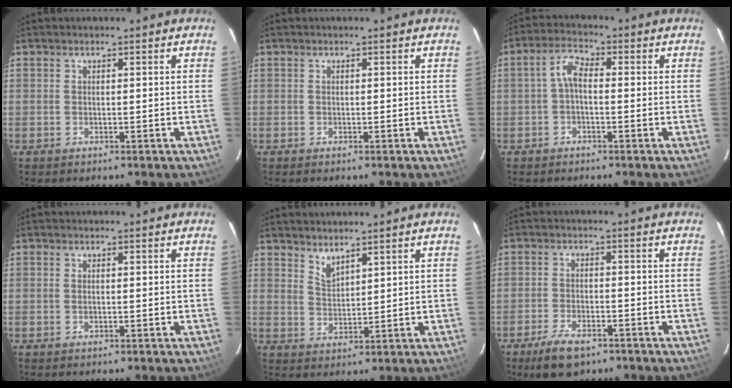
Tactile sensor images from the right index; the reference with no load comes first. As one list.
[{"total": 0.0}, {"total": 3.7, "force": [-0.7, 1.9, 3.1], "torque": [-0.066, 0.017, -0.015]}, {"total": 0.6, "force": [-0.1, 0.3, 0.5], "torque": [-0.011, 0.001, -0.002]}, {"total": 3.1, "force": [2.8, 0.7, 1.1], "torque": [-0.021, -0.002, 0.053]}, {"total": 7.7, "force": [-5.3, 3.2, 4.5], "torque": [-0.109, -0.009, -0.091]}]